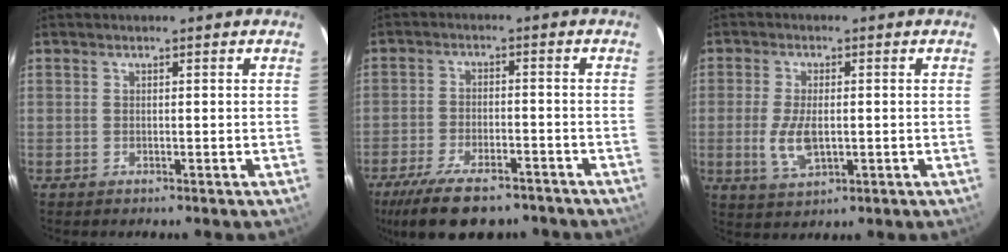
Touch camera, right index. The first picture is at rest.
{"total": 15.8, "force": [-11.8, 6.1, 8.5], "torque": [-0.184, -0.027, -0.183]}
{"total": 6.8, "force": [-1.0, 3.4, 5.9], "torque": [-0.124, -0.009, -0.015]}